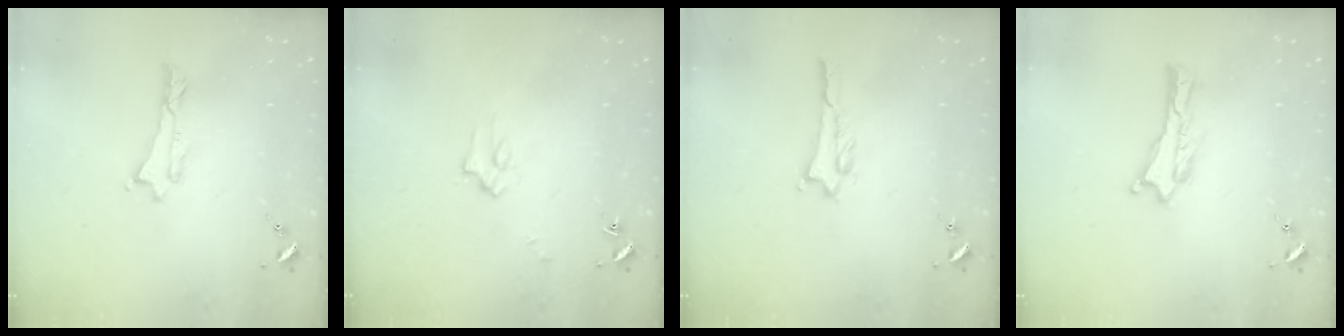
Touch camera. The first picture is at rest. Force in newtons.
{"total": 2.2, "press": 2.2, "slide": 0.2}
{"total": 0.6, "press": 0.6, "slide": 0.1}
{"total": 0.0}